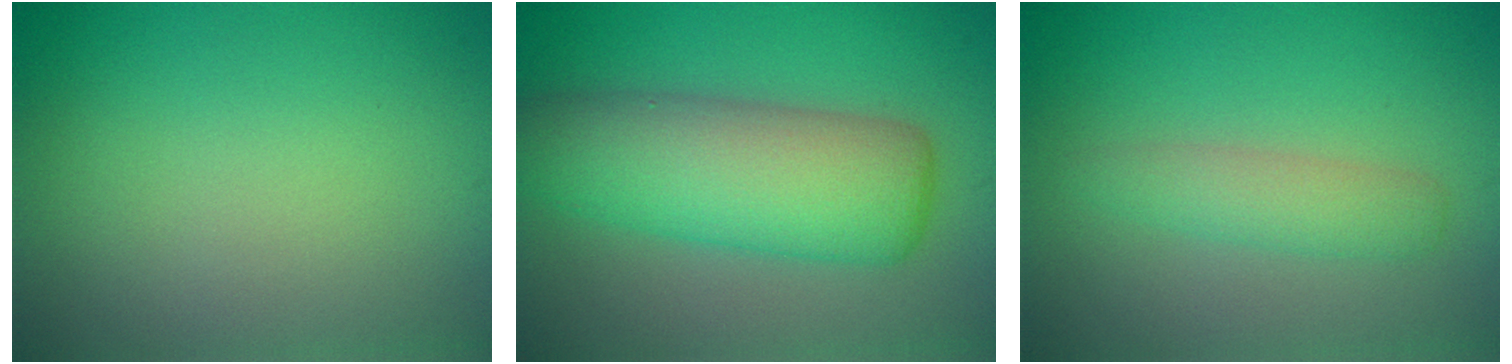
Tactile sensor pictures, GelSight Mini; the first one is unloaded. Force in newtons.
{"total": 8.3, "press": 8.3, "slide": 0.2}
{"total": 2.3, "press": 2.3, "slide": 0.0}